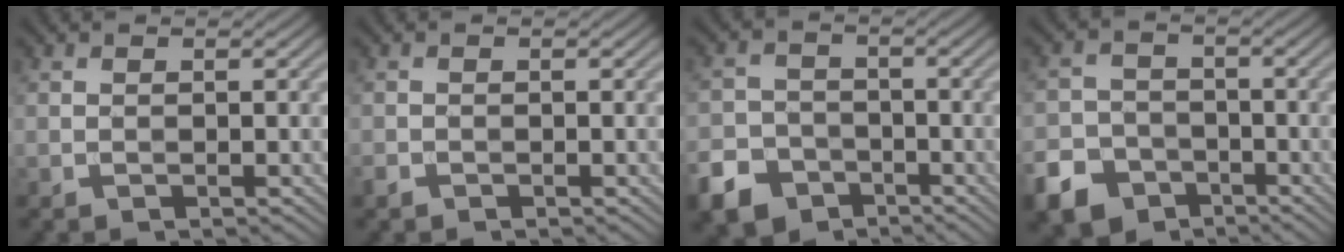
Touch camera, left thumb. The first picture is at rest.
{"total": 0.8, "force": [-0.6, 0.5, 0.2], "torque": [-0.005, -0.002, -0.014]}
{"total": 7.8, "force": [-5.1, 5.4, 2.5], "torque": [-0.052, -0.018, -0.099]}
{"total": 8.9, "force": [-5.7, 6.3, 2.7], "torque": [-0.057, -0.025, -0.110]}